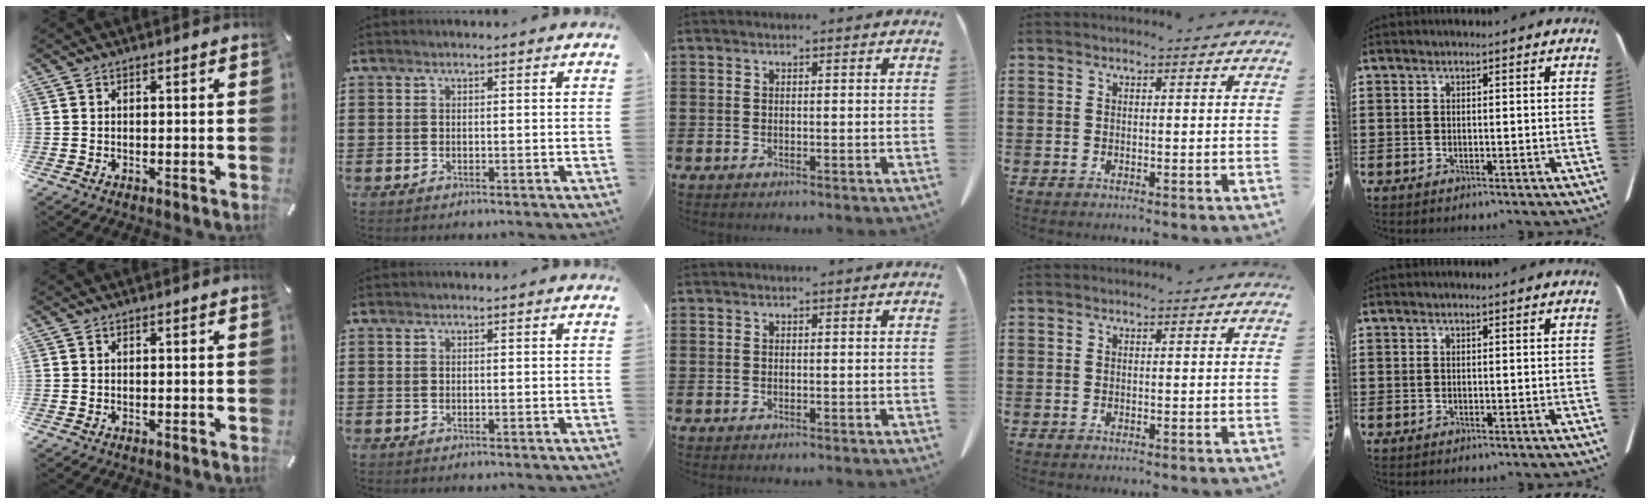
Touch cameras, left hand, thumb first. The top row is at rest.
{}